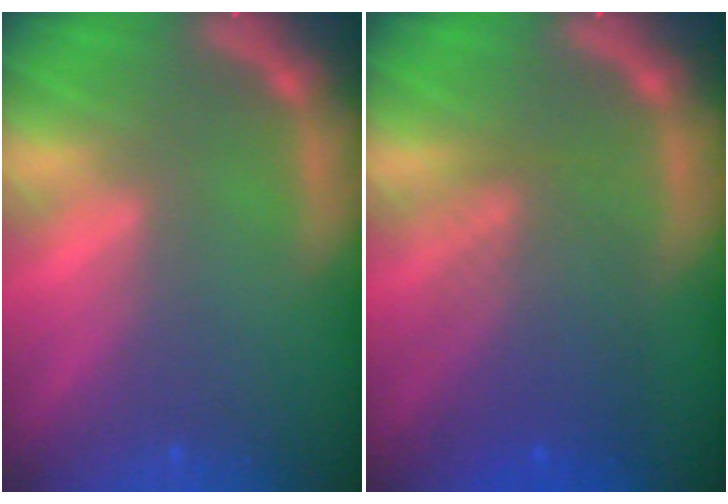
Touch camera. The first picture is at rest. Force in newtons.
{"total": 6.0}